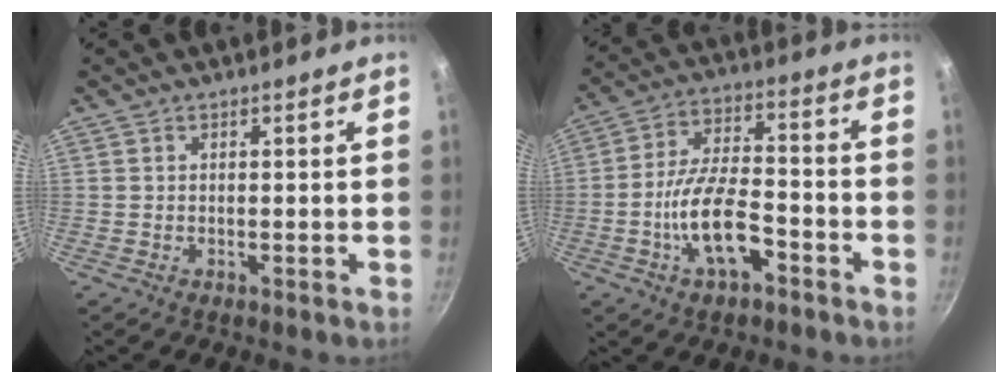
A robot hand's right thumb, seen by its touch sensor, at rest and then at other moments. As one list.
[{"total": 12.6, "force": [-4.8, 5.7, 10.2], "torque": [-0.189, 0.037, -0.087]}]